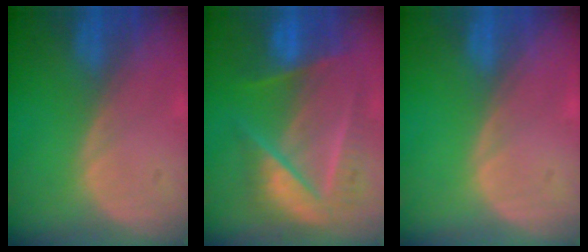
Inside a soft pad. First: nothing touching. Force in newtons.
{"total": 9.0, "press": 8.1, "slide": 3.8}
{"total": 0.0}